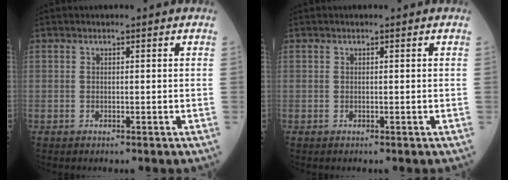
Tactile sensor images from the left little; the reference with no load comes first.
{"total": 0.0}